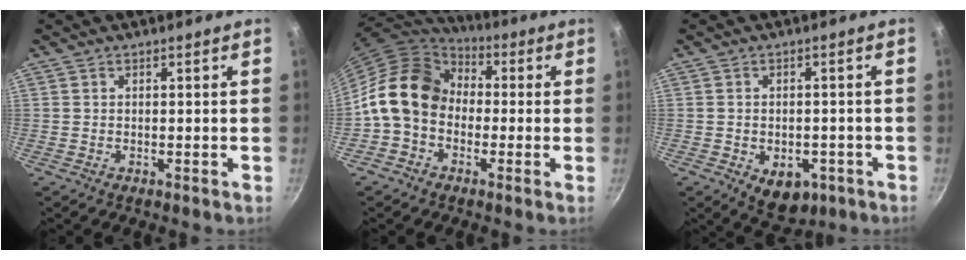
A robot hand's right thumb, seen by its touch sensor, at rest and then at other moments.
{"total": 14.0, "force": [-0.9, 11.1, 8.4], "torque": [-0.117, 0.039, -0.037]}
{"total": 7.8, "force": [-2.9, 5.2, 5.0], "torque": [-0.040, 0.009, -0.026]}